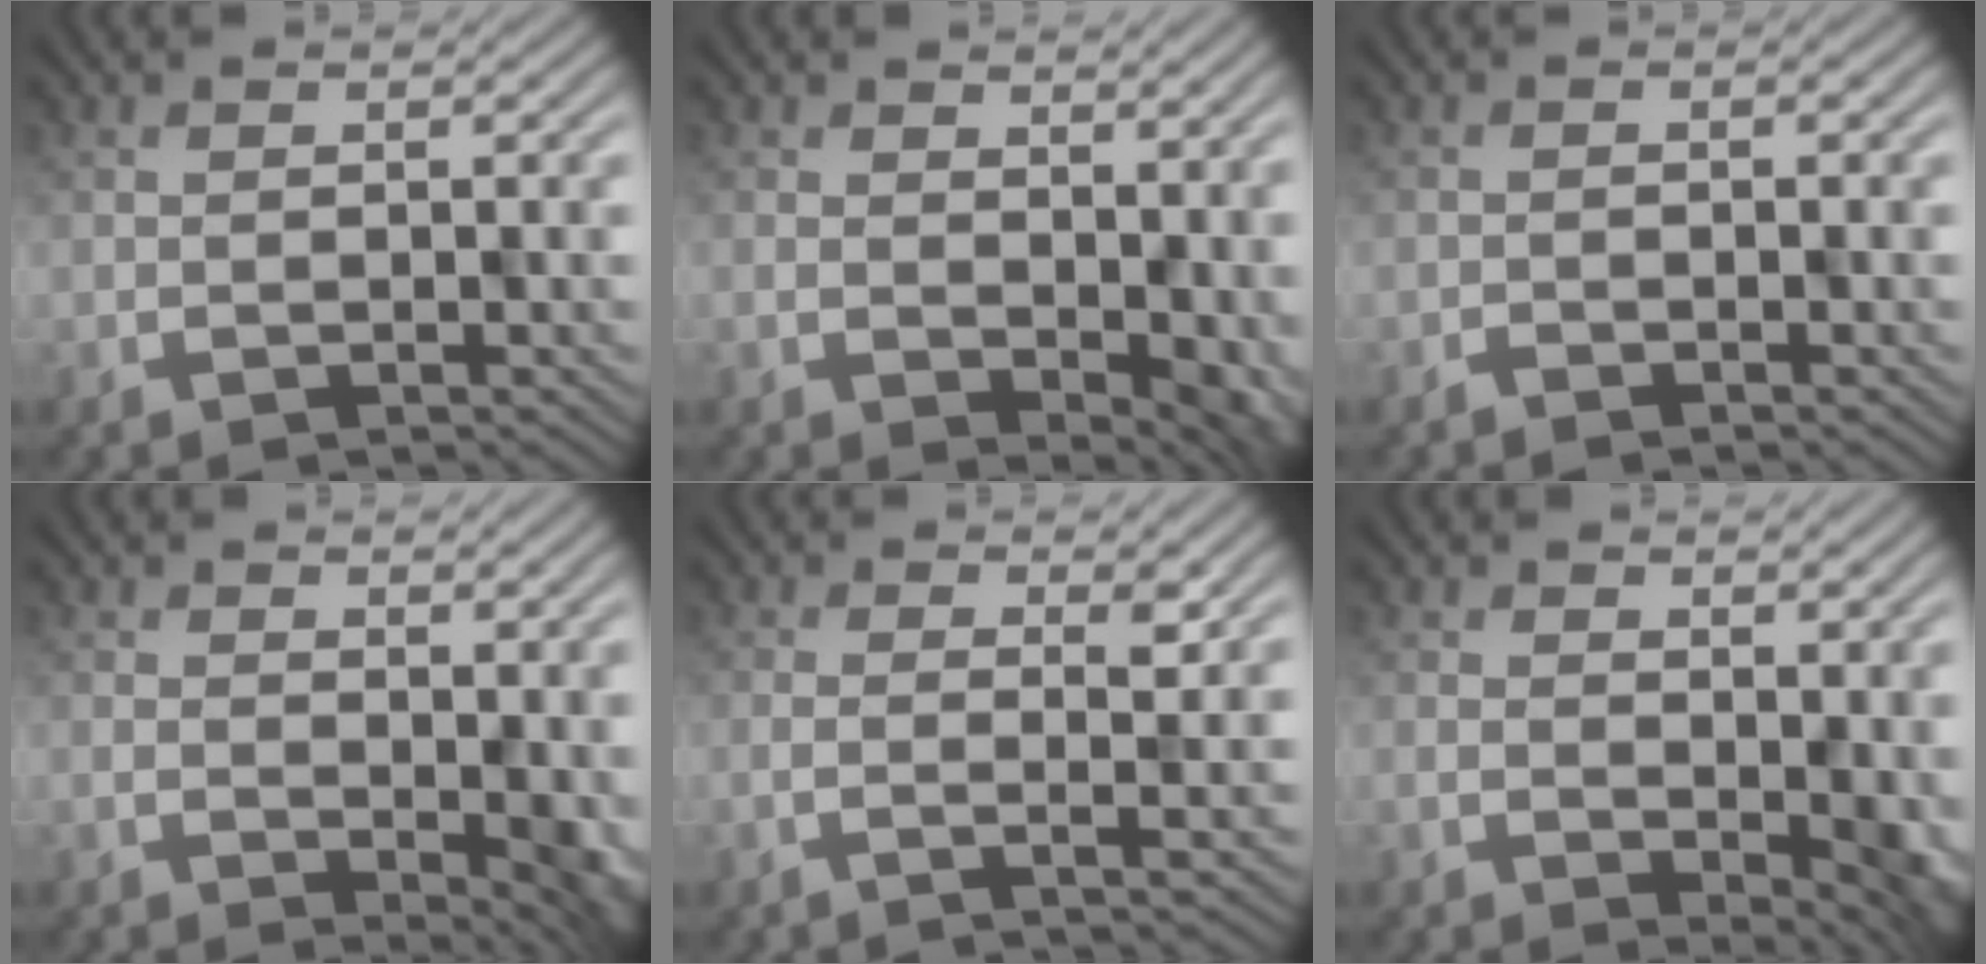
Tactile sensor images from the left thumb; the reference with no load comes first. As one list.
[{"total": 5.1, "force": [-0.4, 2.9, 4.2], "torque": [-0.060, -0.018, 0.015]}, {"total": 0.8, "force": [-0.8, 0.1, 0.1], "torque": [-0.003, -0.001, -0.015]}, {"total": 4.3, "force": [-0.4, 1.7, 3.9], "torque": [-0.055, -0.012, 0.012]}, {"total": 1.8, "force": [0.3, 0.1, 1.8], "torque": [-0.017, 0.002, -0.015]}, {"total": 4.9, "force": [-0.4, 2.3, 4.3], "torque": [-0.062, -0.017, 0.015]}]